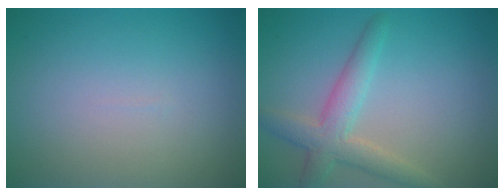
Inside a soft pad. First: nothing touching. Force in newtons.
{"total": 3.8, "press": 3.8, "slide": 0.2}